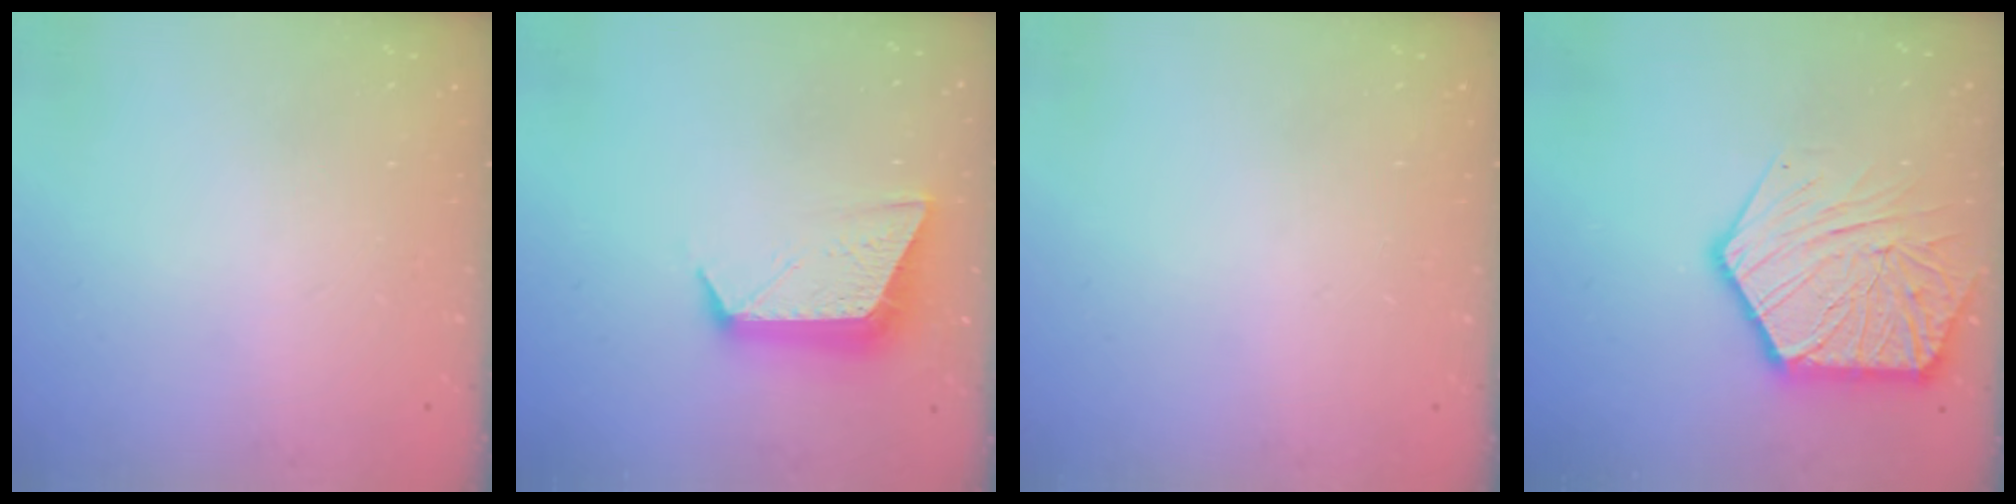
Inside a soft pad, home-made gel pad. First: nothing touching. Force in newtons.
{"total": 11.9, "press": 11.9, "slide": 0.8}
{"total": 0.0}
{"total": 16.9, "press": 16.9, "slide": 1.3}